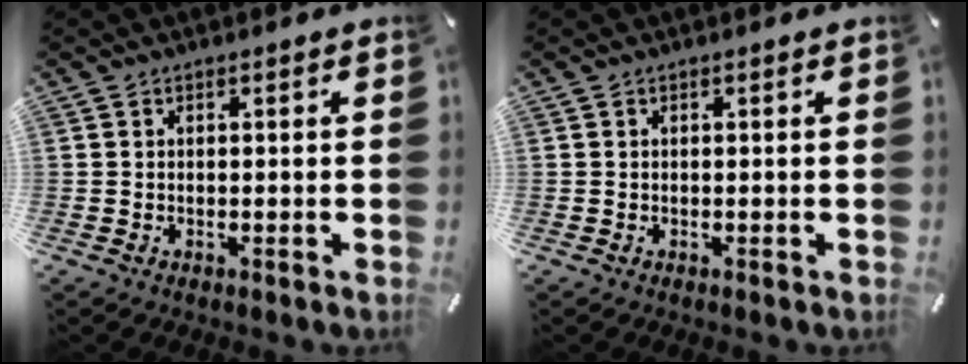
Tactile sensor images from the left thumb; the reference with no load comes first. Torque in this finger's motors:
{"motor_torque": [-0.02, 0.01, 0.04, 0.04, 0.00]}